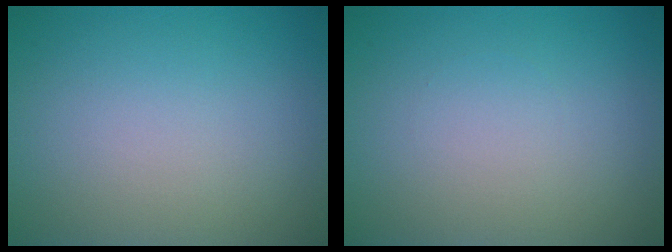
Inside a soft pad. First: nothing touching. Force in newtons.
{"total": 0.0}